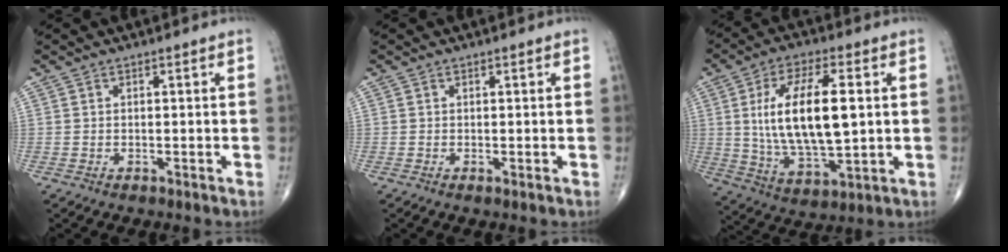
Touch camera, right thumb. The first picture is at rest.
{"total": 0.0}
{"total": 18.1, "force": [2.4, 7.5, 16.3], "torque": [-0.290, -0.009, 0.047]}